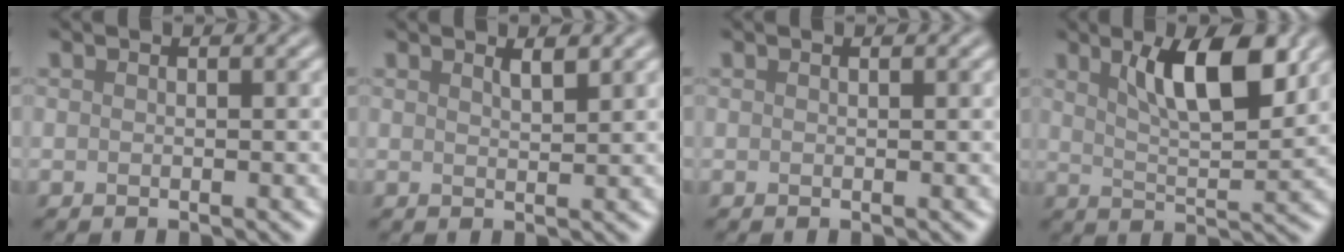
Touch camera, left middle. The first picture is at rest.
{"total": 1.5, "force": [1.2, 0.4, 0.9], "torque": [-0.012, 0.001, 0.018]}
{"total": 0.0}
{"total": 6.9, "force": [3.2, 2.1, 5.7], "torque": [-0.093, -0.002, 0.052]}